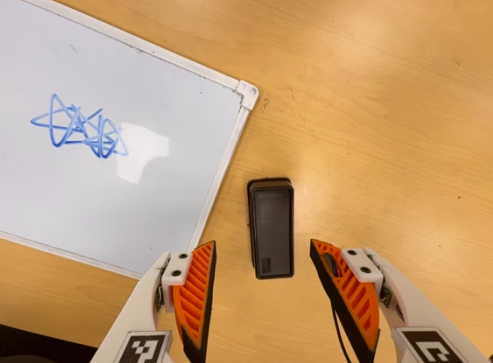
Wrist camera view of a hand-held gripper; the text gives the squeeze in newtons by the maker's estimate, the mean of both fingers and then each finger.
{"total": 0.0}